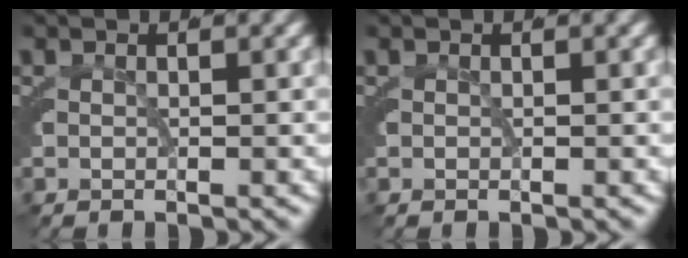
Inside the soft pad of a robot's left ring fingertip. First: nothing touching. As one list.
[{"total": 0.0}]